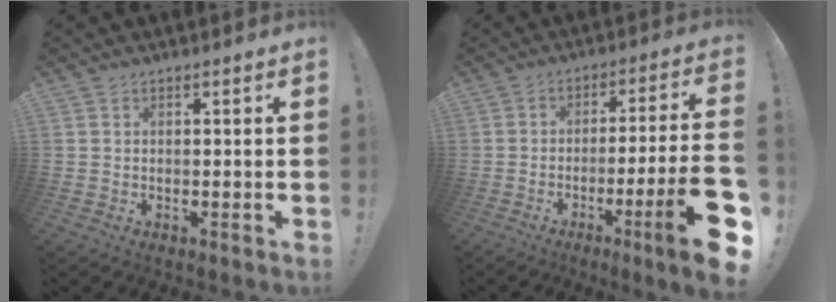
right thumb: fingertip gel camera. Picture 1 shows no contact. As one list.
[{"total": 15.6, "force": [-6.6, 0.3, 14.1], "torque": [-0.207, 0.018, -0.097]}]